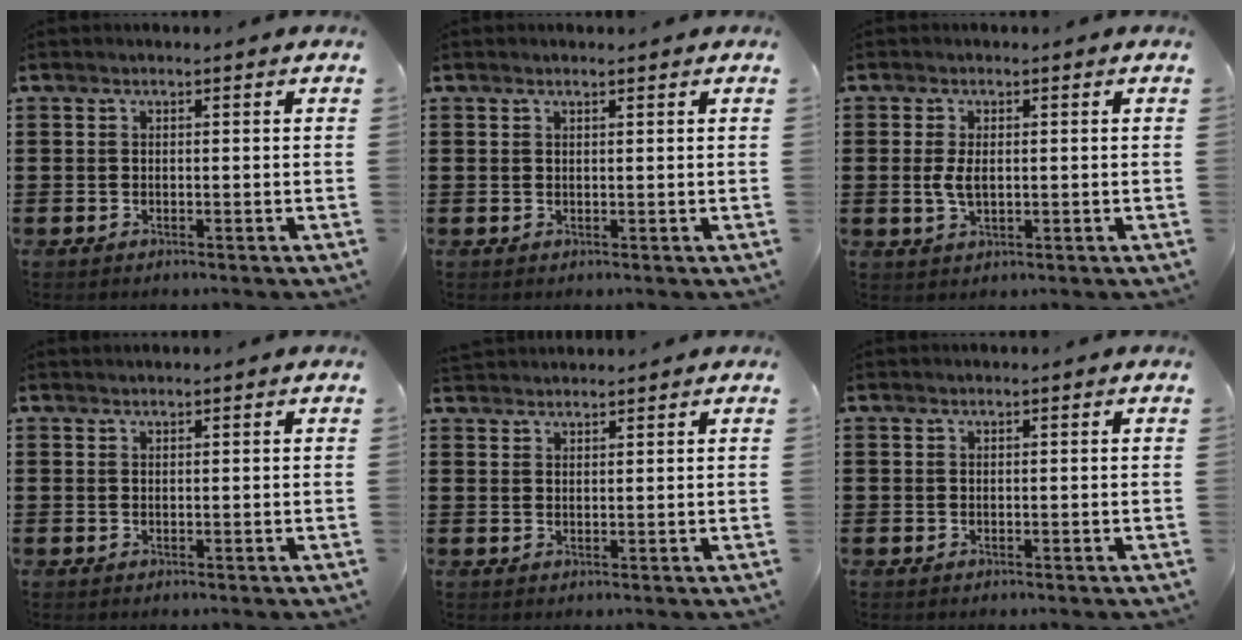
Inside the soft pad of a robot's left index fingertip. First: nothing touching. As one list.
[{"total": 0.7, "force": [0.5, 0.0, 0.4], "torque": [-0.009, -0.001, 0.011]}, {"total": 3.3, "force": [0.1, 1.6, 2.9], "torque": [-0.071, -0.001, -0.004]}, {"total": 0.6, "force": [0.6, -0.1, 0.2], "torque": [-0.004, -0.001, 0.012]}, {"total": 1.8, "force": [1.8, 0.1, 0.0], "torque": [-0.004, 0.002, 0.036]}, {"total": 0.0}]